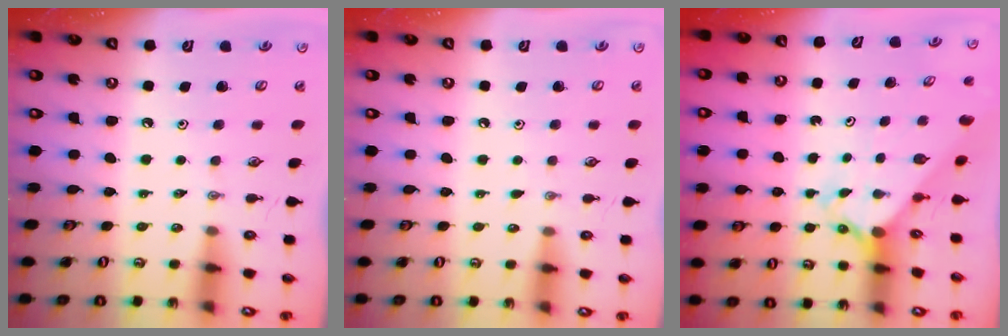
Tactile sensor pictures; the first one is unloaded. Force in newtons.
{"total": 2.8, "press": 2.8, "slide": 0.3}
{"total": 2.4, "press": 2.4, "slide": 0.2}